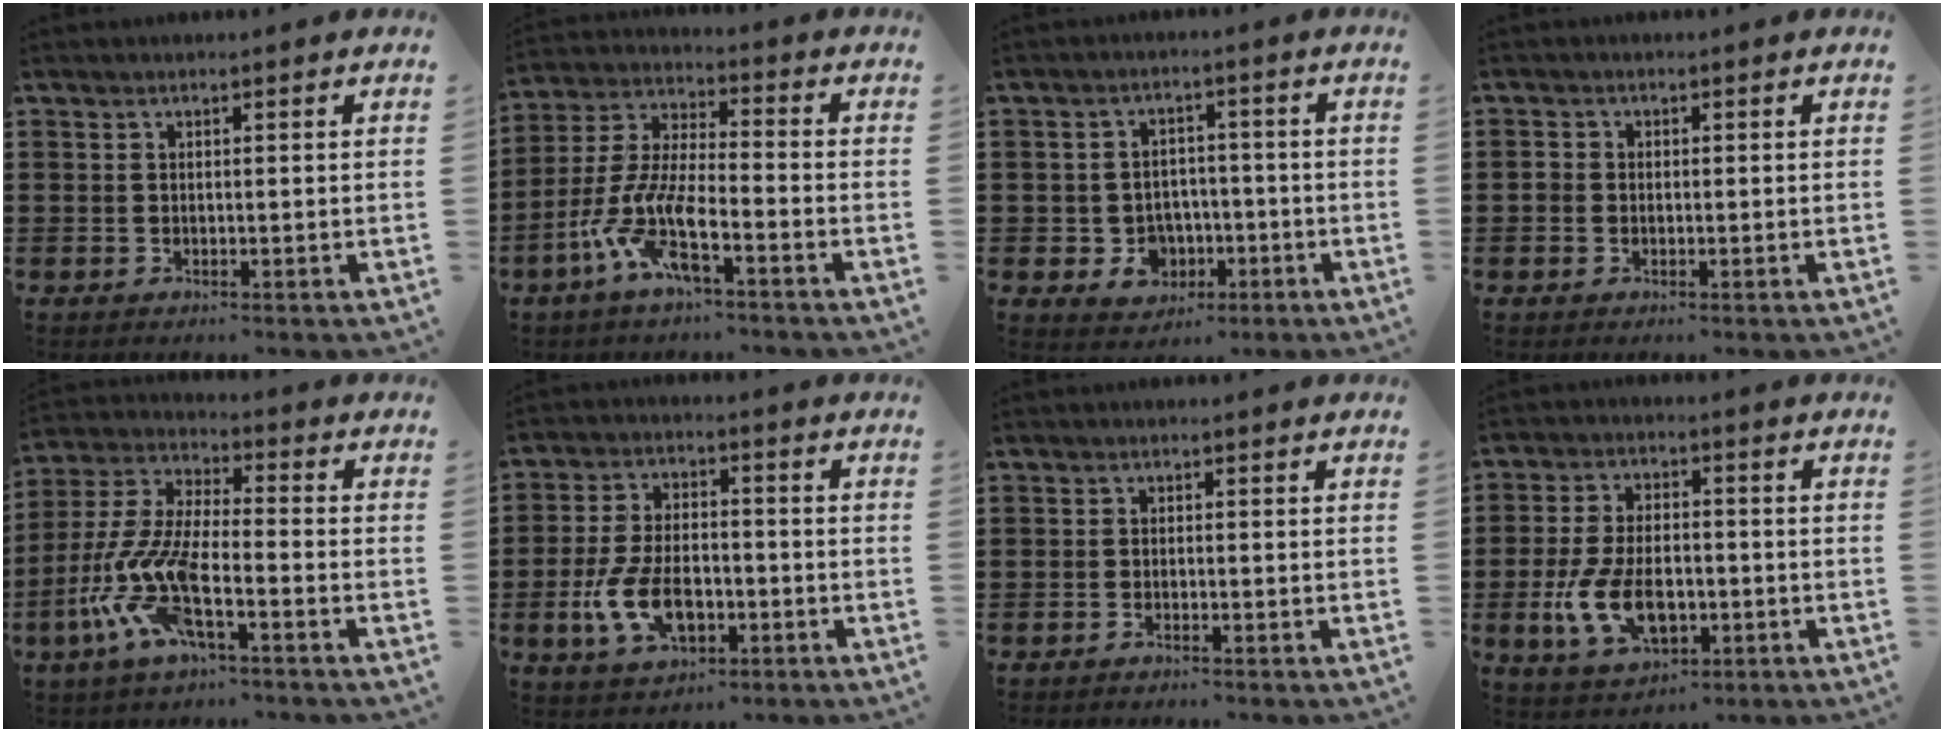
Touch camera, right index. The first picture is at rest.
{"total": 9.3, "force": [-5.8, 2.0, 6.9], "torque": [-0.186, -0.021, -0.122]}
{"total": 4.7, "force": [-1.7, 4.1, 1.6], "torque": [-0.042, 0.010, -0.029]}
{"total": 1.1, "force": [-0.4, 0.9, 0.3], "torque": [-0.008, 0.003, -0.009]}
{"total": 10.5, "force": [-5.8, 2.8, 8.3], "torque": [-0.225, -0.031, -0.129]}
{"total": 8.9, "force": [-3.1, 4.6, 7.0], "torque": [-0.157, -0.002, -0.058]}
{"total": 0.8, "force": [-0.8, -0.1, 0.2], "torque": [-0.003, 0.000, -0.015]}
{"total": 9.5, "force": [-2.8, 5.1, 7.5], "torque": [-0.158, -0.005, -0.052]}